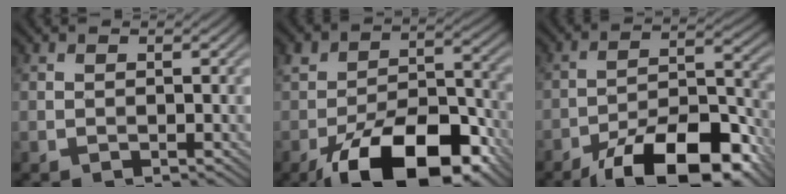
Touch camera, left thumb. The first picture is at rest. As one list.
[{"total": 15.3, "force": [-8.2, 7.6, 10.5], "torque": [-0.167, -0.009, -0.142]}, {"total": 15.2, "force": [-10.4, 5.3, 9.7], "torque": [-0.153, -0.002, -0.173]}]